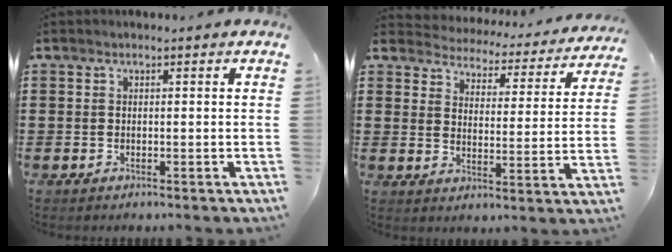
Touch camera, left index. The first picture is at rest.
{"total": 3.0, "force": [3.0, 0.3, -0.3], "torque": [-0.018, -0.031, 0.044]}